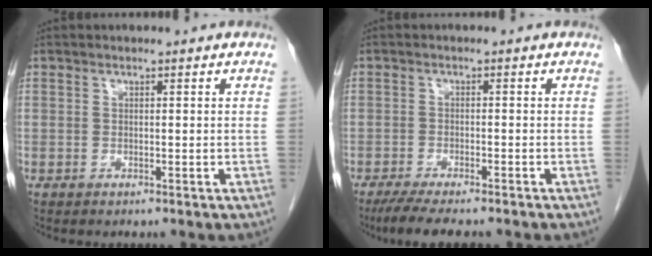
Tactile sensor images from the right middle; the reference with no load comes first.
{"total": 8.1, "force": [-6.7, 1.5, 4.3], "torque": [-0.064, -0.015, -0.104]}